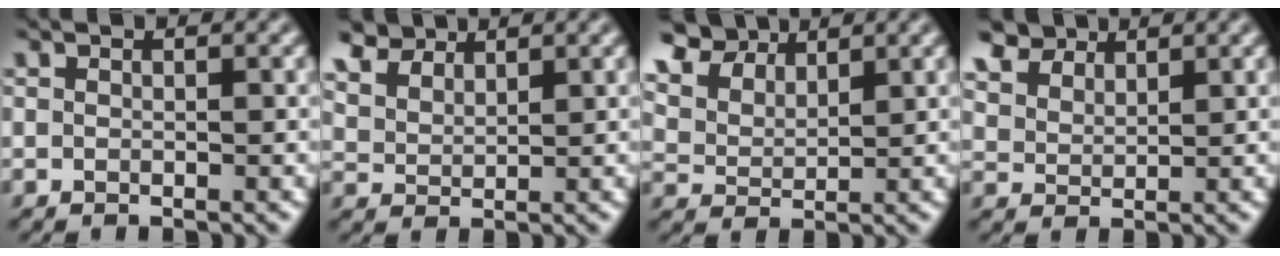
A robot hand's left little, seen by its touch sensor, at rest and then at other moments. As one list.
[{"total": 6.3, "force": [4.8, 3.2, 2.6], "torque": [-0.096, 0.002, 0.092]}, {"total": 8.4, "force": [5.9, 4.5, 3.8], "torque": [-0.125, 0.017, 0.106]}, {"total": 5.9, "force": [4.5, 3.1, 2.3], "torque": [-0.088, 0.001, 0.086]}]